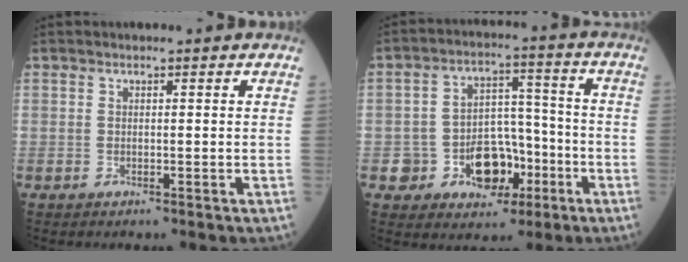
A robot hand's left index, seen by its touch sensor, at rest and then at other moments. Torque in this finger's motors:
{"motor_torque": [1.08, 1.06, 0.24, 0.07]}